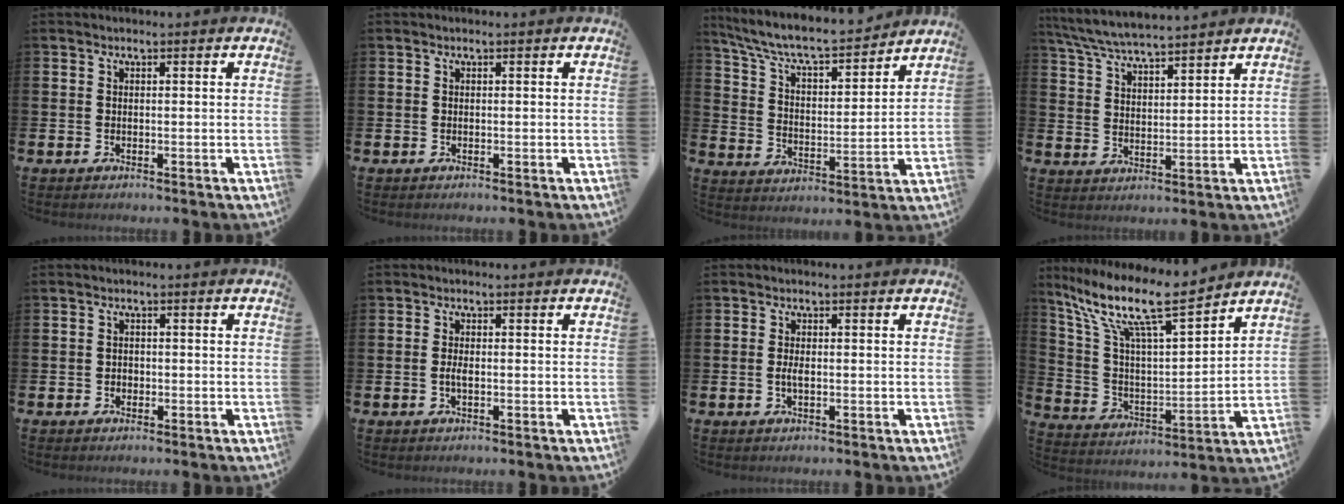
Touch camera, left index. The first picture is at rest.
{"total": 0.0}
{"total": 7.9, "force": [7.3, 1.5, 2.5], "torque": [-0.084, -0.055, 0.123]}
{"total": 6.1, "force": [5.9, 0.4, 1.2], "torque": [-0.046, -0.031, 0.106]}
{"total": 0.9, "force": [-0.4, 0.8, 0.2], "torque": [-0.002, 0.005, -0.010]}
{"total": 1.3, "force": [-0.4, 0.5, 1.2], "torque": [-0.019, 0.000, -0.009]}
{"total": 1.5, "force": [-0.3, 0.6, 1.4], "torque": [-0.024, 0.001, -0.008]}
{"total": 12.2, "force": [9.7, 2.1, 7.2], "torque": [-0.165, -0.060, 0.161]}